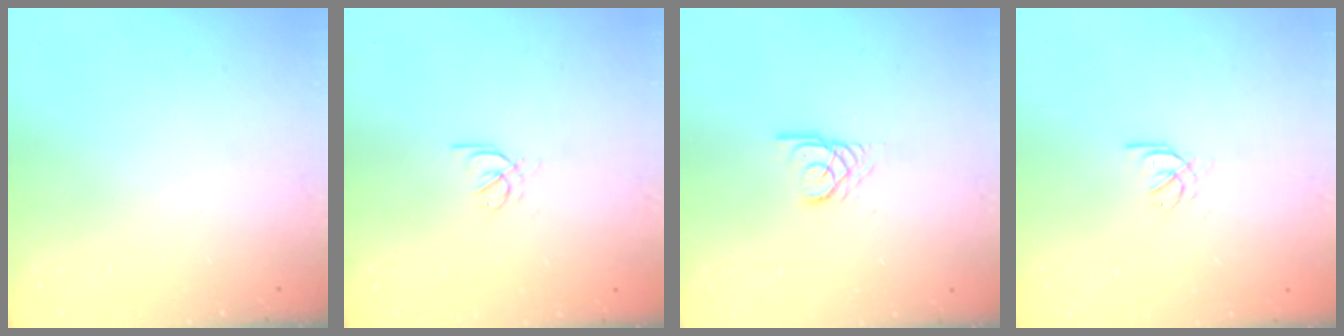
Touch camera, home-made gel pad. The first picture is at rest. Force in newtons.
{"total": 2.4, "press": 2.4, "slide": 0.5}
{"total": 2.7, "press": 2.7, "slide": 0.2}
{"total": 2.6, "press": 2.5, "slide": 0.6}